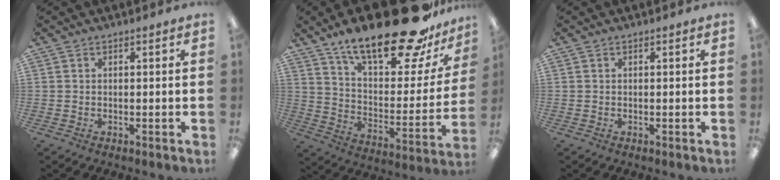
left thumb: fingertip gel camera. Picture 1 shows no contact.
{"total": 25.8, "force": [18.9, 8.4, 15.4], "torque": [-0.231, -0.122, 0.312]}
{"total": 0.0}